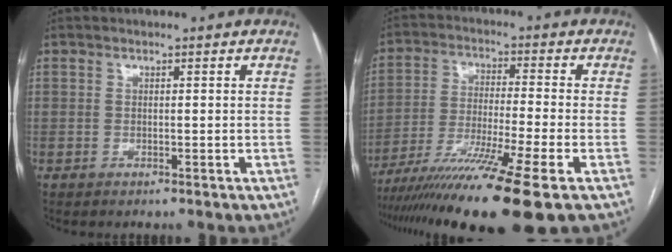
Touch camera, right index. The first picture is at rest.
{"total": 16.5, "force": [-11.5, -1.5, 11.8], "torque": [-0.200, -0.045, -0.196]}